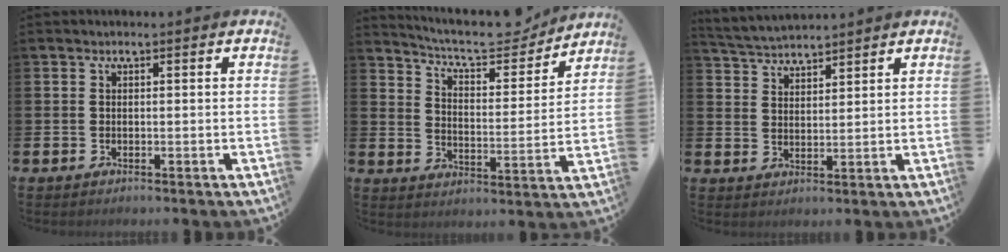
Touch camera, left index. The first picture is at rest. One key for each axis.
{"total": 8.3, "fx": 7.8, "fy": 1.7, "fz": 2.4, "tx": -0.068, "ty": -0.057, "tz": 0.134}
{"total": 3.8, "fx": 3.8, "fy": 0.4, "fz": 0.1, "tx": -0.022, "ty": -0.019, "tz": 0.070}